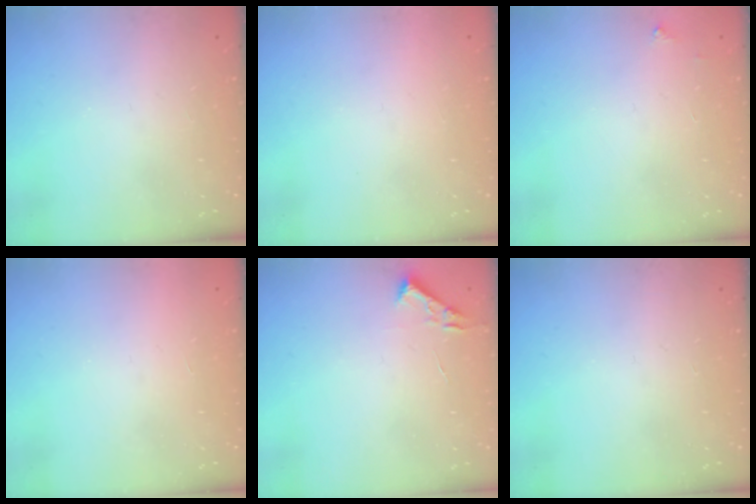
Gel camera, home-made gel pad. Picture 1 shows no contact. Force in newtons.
{"total": 1.5, "press": 1.5, "slide": 0.1}
{"total": 2.5, "press": 2.5, "slide": 0.4}
{"total": 1.5, "press": 1.5, "slide": 0.1}
{"total": 2.7, "press": 2.7, "slide": 0.4}
{"total": 0.0}